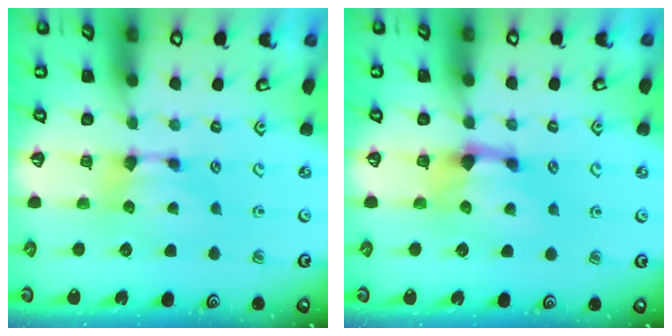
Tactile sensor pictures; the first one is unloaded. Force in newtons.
{"total": 1.7, "press": 1.1, "slide": 1.3}